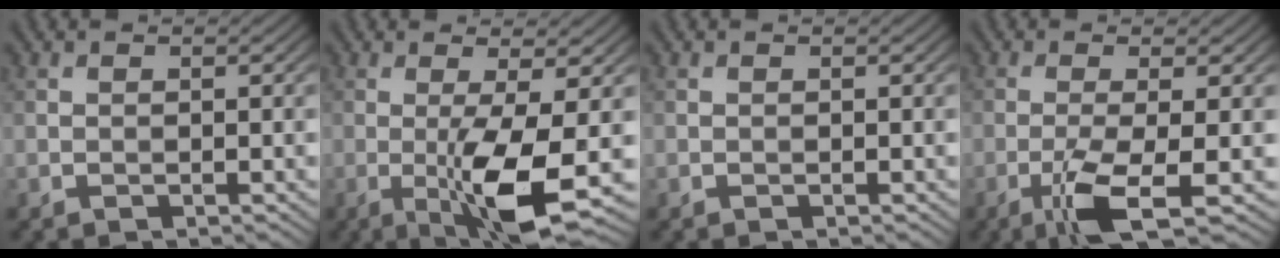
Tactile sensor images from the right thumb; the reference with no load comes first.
{"total": 8.0, "force": [-1.7, 1.4, 7.7], "torque": [-0.139, -0.002, -0.030]}
{"total": 0.0}
{"total": 5.8, "force": [-2.4, 0.8, 5.3], "torque": [-0.100, 0.003, -0.052]}